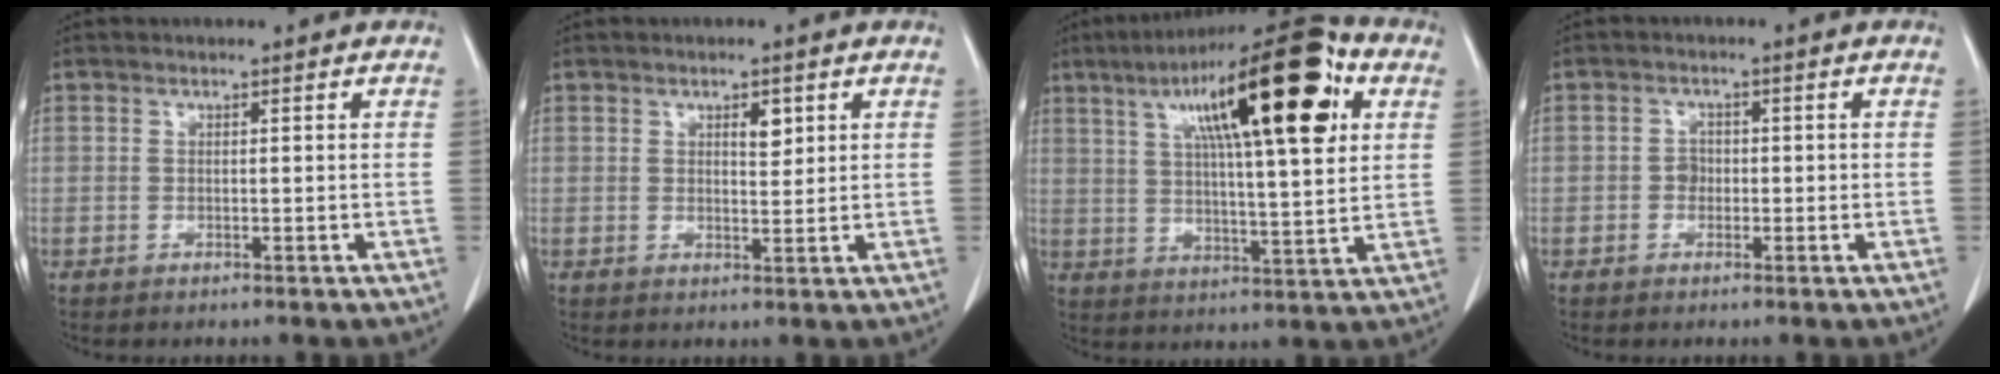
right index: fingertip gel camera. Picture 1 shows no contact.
{"total": 2.5, "force": [1.2, 1.0, 2.0], "torque": [-0.030, -0.004, 0.020]}
{"total": 23.0, "force": [9.2, 4.3, 20.7], "torque": [-0.333, 0.041, 0.138]}
{"total": 1.7, "force": [-0.3, 1.5, 0.8], "torque": [-0.007, 0.009, -0.003]}